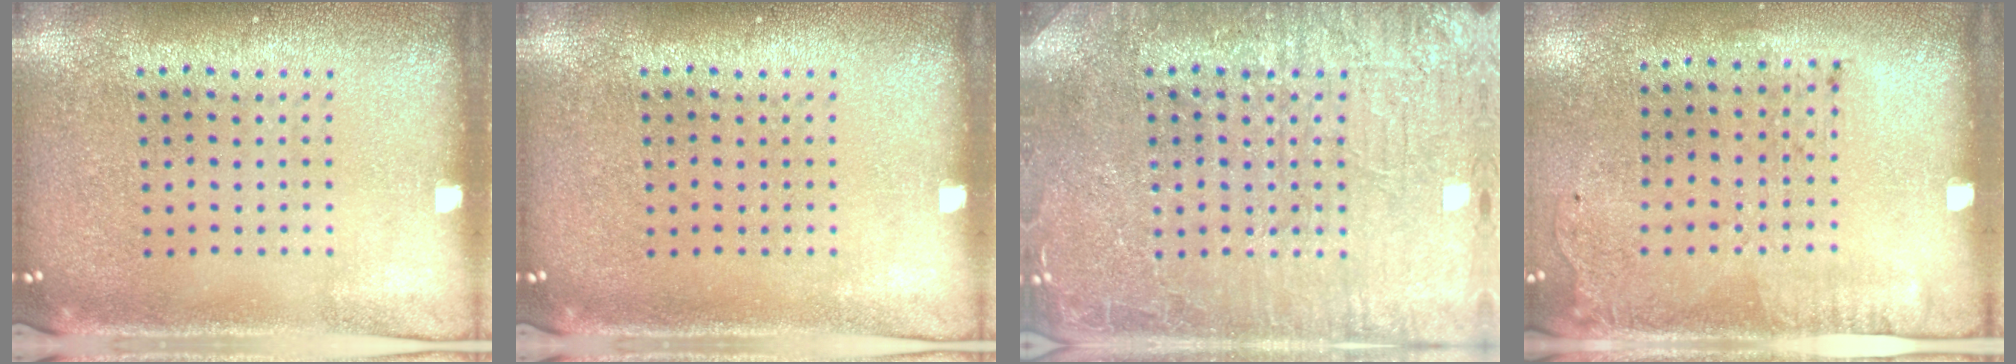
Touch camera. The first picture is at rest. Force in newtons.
{"total": 0.0}
{"total": 4.1, "press": 4.1, "slide": 0.6}
{"total": 1.7, "press": 1.1, "slide": 1.3}